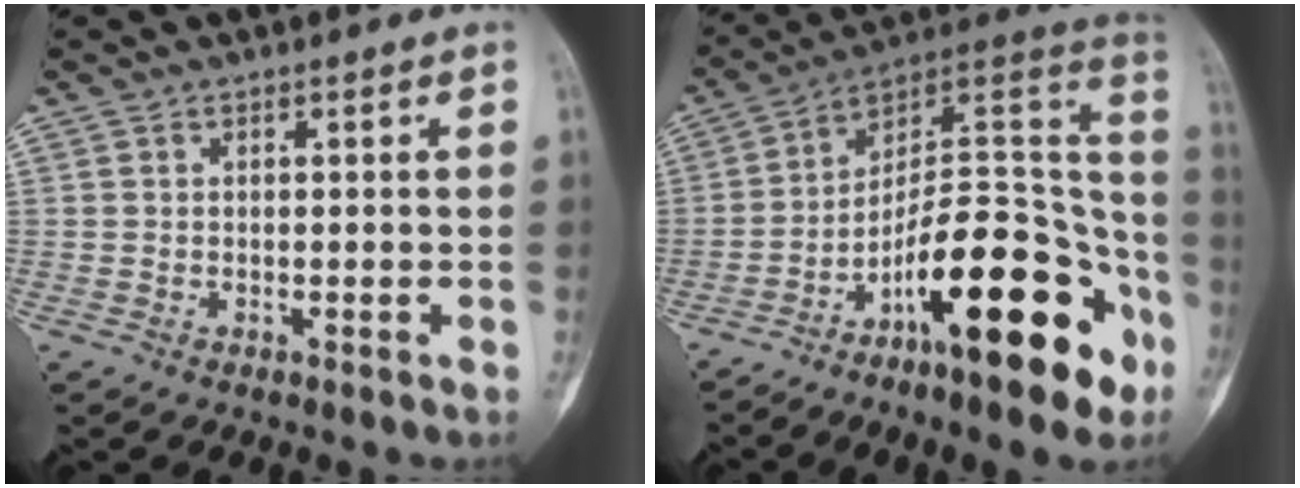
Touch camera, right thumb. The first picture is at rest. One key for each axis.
{"total": 25.7, "fx": -12.0, "fy": 8.1, "fz": 21.2, "tx": -0.263, "ty": 0.092, "tz": -0.183}